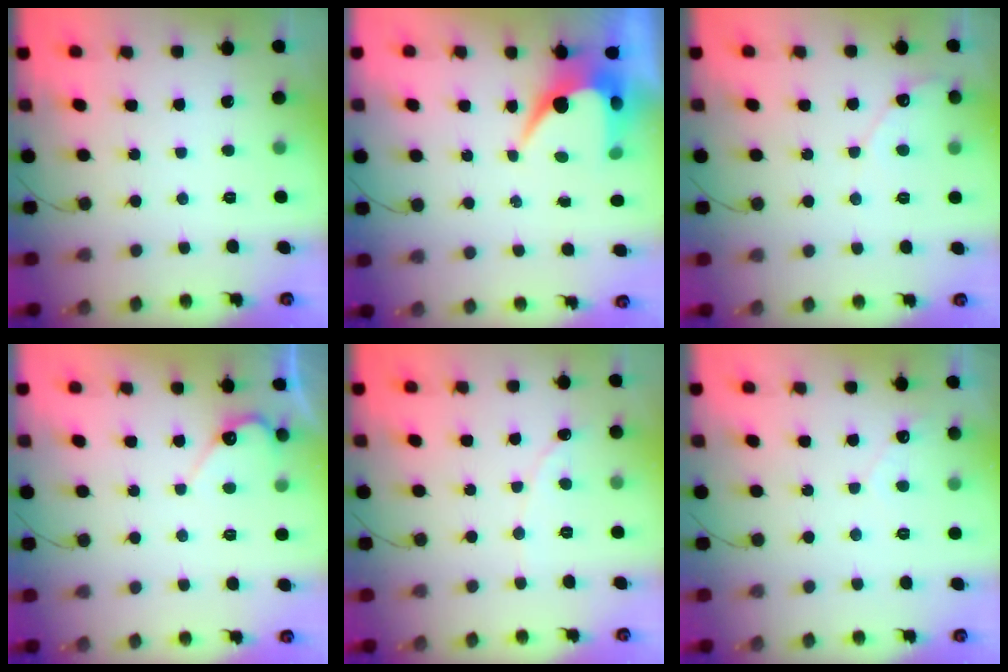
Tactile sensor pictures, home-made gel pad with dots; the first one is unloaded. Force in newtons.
{"total": 7.4, "press": 7.4, "slide": 0.2}
{"total": 5.0, "press": 4.9, "slide": 0.5}
{"total": 6.7, "press": 6.7, "slide": 0.5}
{"total": 0.7, "press": 0.7, "slide": 0.0}
{"total": 2.4, "press": 2.4, "slide": 0.2}